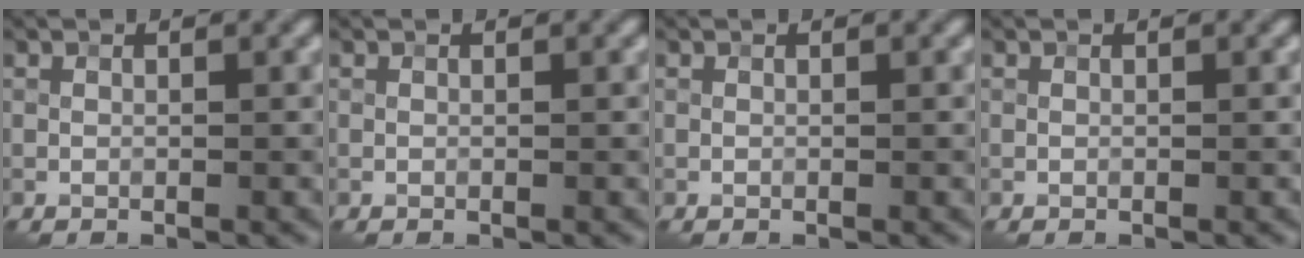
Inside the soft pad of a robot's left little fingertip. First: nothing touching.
{"total": 0.0}
{"total": 0.0}
{"total": 0.0}